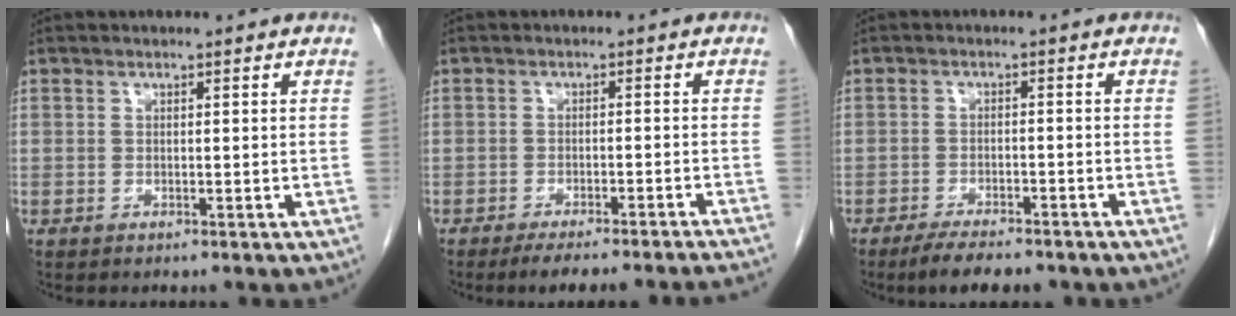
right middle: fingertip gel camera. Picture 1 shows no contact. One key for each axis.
{"total": 11.1, "fx": -10.0, "fy": -0.6, "fz": 4.8, "tx": -0.043, "ty": -0.015, "tz": -0.130}
{"total": 7.0, "fx": -5.7, "fy": 1.8, "fz": 3.7, "tx": -0.055, "ty": -0.009, "tz": -0.084}